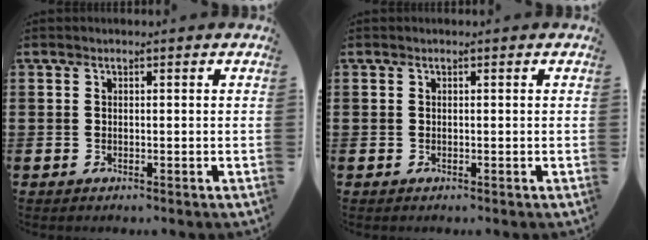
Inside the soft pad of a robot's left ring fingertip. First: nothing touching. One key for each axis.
{"total": 0.0}